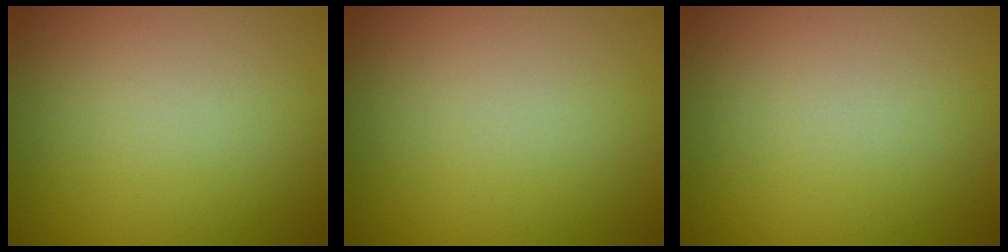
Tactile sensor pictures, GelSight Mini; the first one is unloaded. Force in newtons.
{"total": 0.0}
{"total": 0.0}